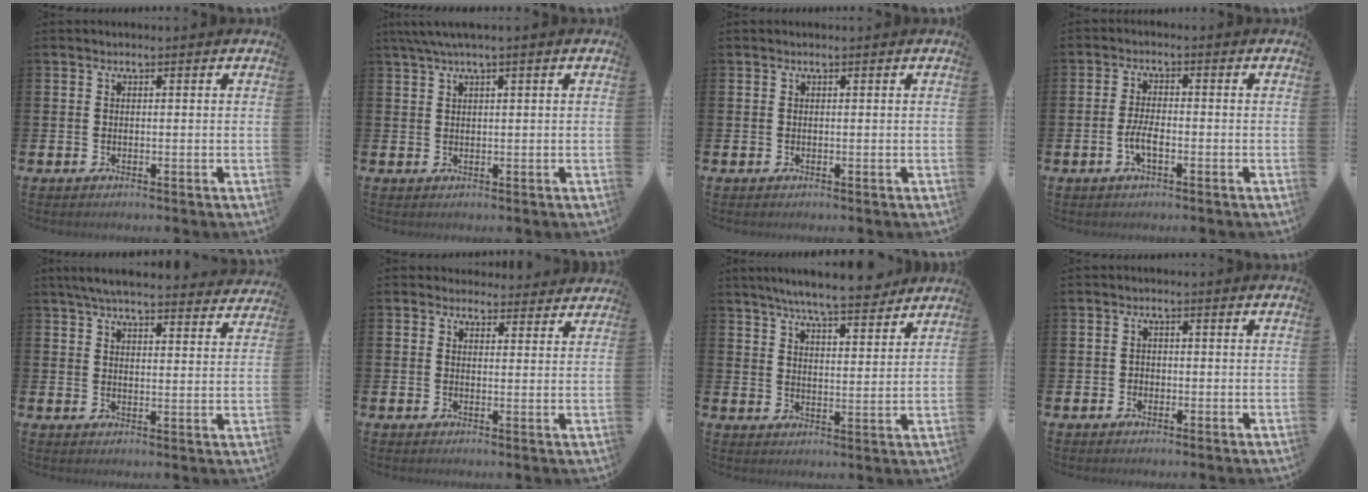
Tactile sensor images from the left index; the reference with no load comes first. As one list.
[{"total": 2.7, "force": [1.8, -0.2, 2.0], "torque": [-0.044, 0.003, 0.032]}, {"total": 0.0}, {"total": 3.2, "force": [-1.2, 1.1, 2.8], "torque": [-0.048, -0.001, -0.025]}, {"total": 5.7, "force": [5.4, 0.7, 1.7], "torque": [-0.045, -0.026, 0.095]}, {"total": 3.3, "force": [3.1, 1.1, -0.2], "torque": [0.007, -0.015, 0.055]}, {"total": 7.4, "force": [7.0, 0.5, 2.3], "torque": [-0.050, -0.038, 0.122]}, {"total": 1.1, "force": [-0.5, 1.0, 0.2], "torque": [0.001, 0.002, -0.013]}]